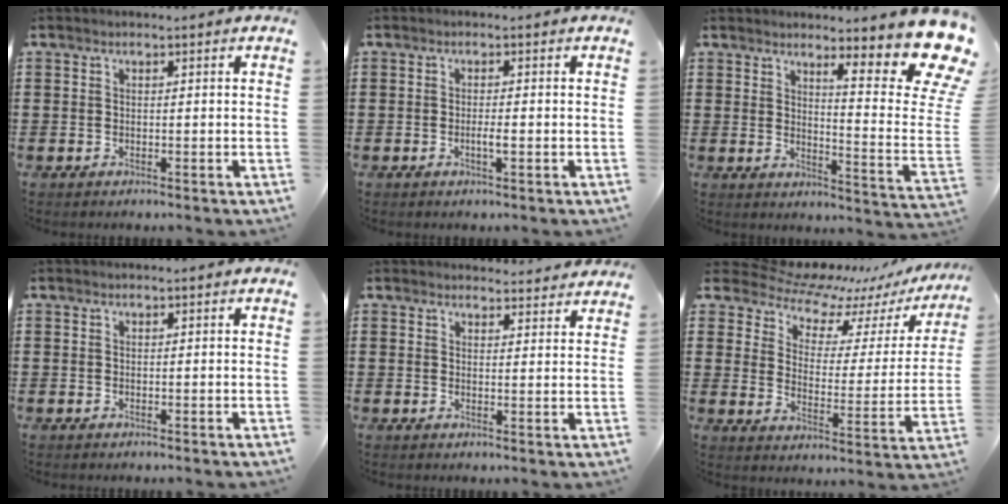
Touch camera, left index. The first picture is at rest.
{"total": 1.7, "force": [-0.5, 0.2, 1.6], "torque": [-0.029, -0.001, -0.008]}
{"total": 11.6, "force": [7.6, 1.8, 8.5], "torque": [-0.127, -0.070, 0.123]}
{"total": 0.0}
{"total": 2.7, "force": [2.7, 0.3, 0.2], "torque": [-0.003, -0.012, 0.050]}
{"total": 9.6, "force": [8.6, 3.3, 2.8], "torque": [-0.080, -0.064, 0.145]}